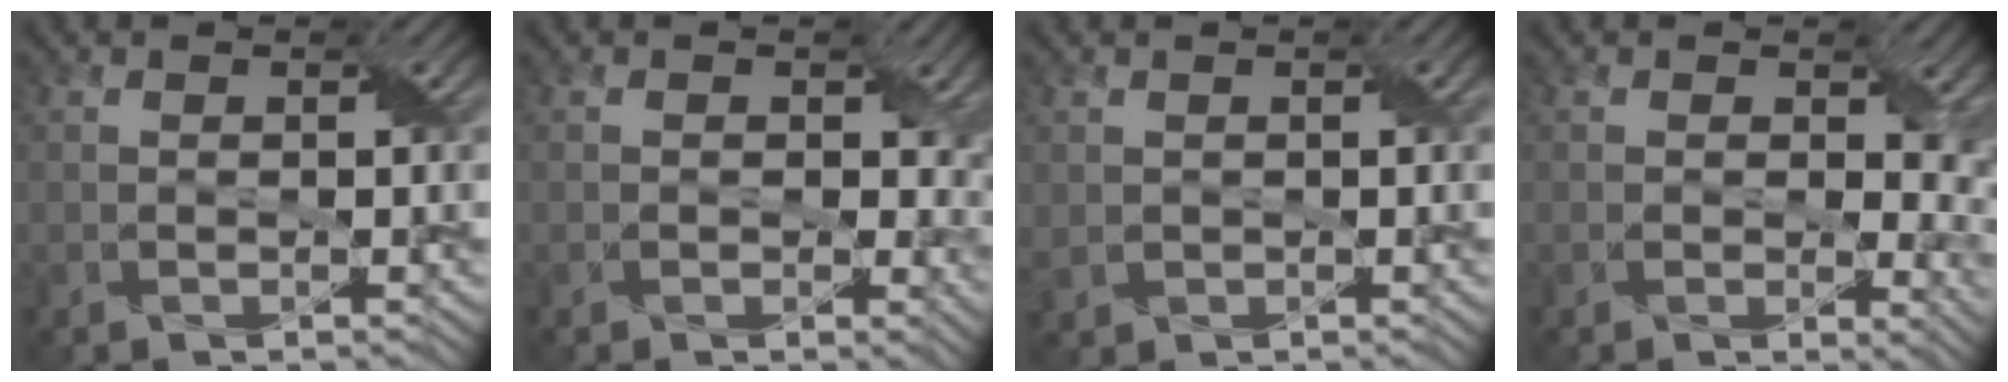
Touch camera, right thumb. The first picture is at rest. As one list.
[{"total": 4.3, "force": [0.3, 3.2, 2.9], "torque": [-0.033, -0.011, 0.006]}, {"total": 1.4, "force": [0.4, 1.1, 0.8], "torque": [-0.027, -0.001, 0.012]}, {"total": 7.0, "force": [1.0, 4.4, 5.4], "torque": [-0.070, -0.016, 0.020]}]